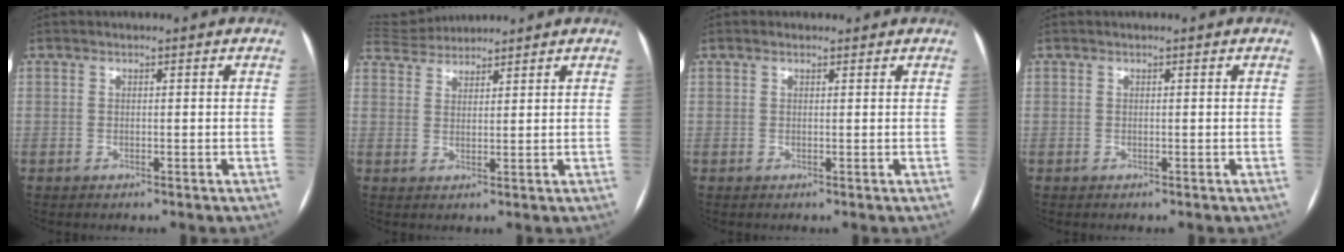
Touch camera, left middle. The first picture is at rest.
{"total": 5.6, "force": [5.5, 0.6, 0.6], "torque": [-0.018, 0.030, 0.100]}
{"total": 0.8, "force": [0.6, 0.5, 0.2], "torque": [-0.014, 0.011, 0.010]}
{"total": 0.0}